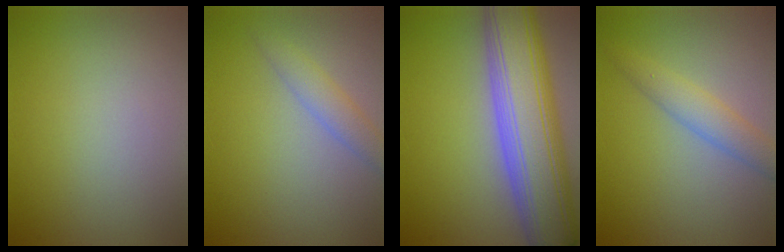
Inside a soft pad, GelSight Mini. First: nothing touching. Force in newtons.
{"total": 2.2, "press": 2.2, "slide": 0.1}
{"total": 11.6, "press": 11.6, "slide": 0.7}
{"total": 2.9, "press": 2.9, "slide": 0.1}